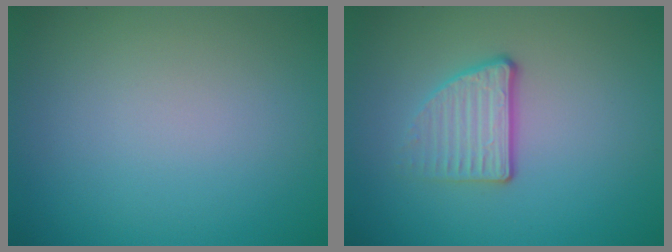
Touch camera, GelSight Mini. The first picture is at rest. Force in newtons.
{"total": 3.0, "press": 2.3, "slide": 1.9}